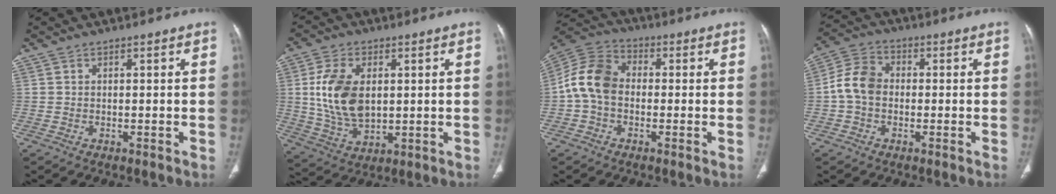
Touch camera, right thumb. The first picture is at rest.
{"total": 13.1, "force": [1.9, 8.0, 10.2], "torque": [-0.190, -0.010, 0.045]}
{"total": 10.2, "force": [-0.8, 7.5, 6.8], "torque": [-0.127, 0.030, -0.030]}
{"total": 7.5, "force": [-0.6, 5.7, 4.8], "torque": [-0.085, 0.023, -0.024]}